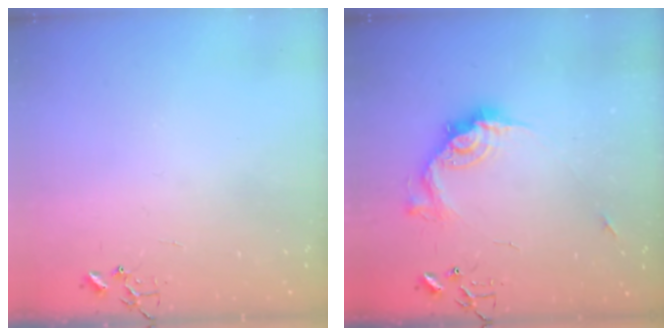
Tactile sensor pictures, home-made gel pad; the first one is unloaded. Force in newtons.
{"total": 14.2, "press": 14.2, "slide": 1.3}